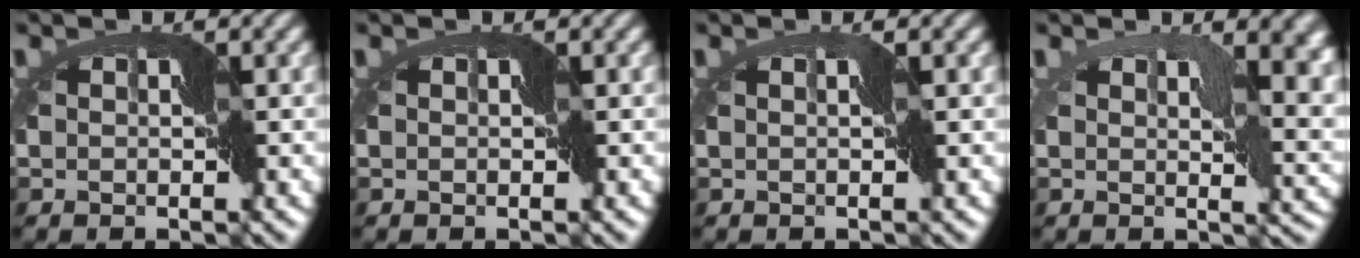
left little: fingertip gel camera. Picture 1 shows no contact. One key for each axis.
{"total": 0.0}
{"total": 0.8, "fx": 0.1, "fy": -0.8, "fz": 0.0, "tx": -0.008, "ty": 0.003, "tz": -0.002}
{"total": 7.9, "fx": 1.8, "fy": 4.2, "fz": 6.5, "tx": -0.078, "ty": -0.010, "tz": 0.030}